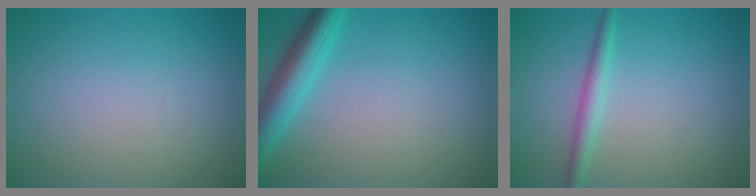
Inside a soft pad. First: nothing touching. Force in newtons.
{"total": 4.4, "press": 4.4, "slide": 0.3}
{"total": 1.9, "press": 1.9, "slide": 0.1}